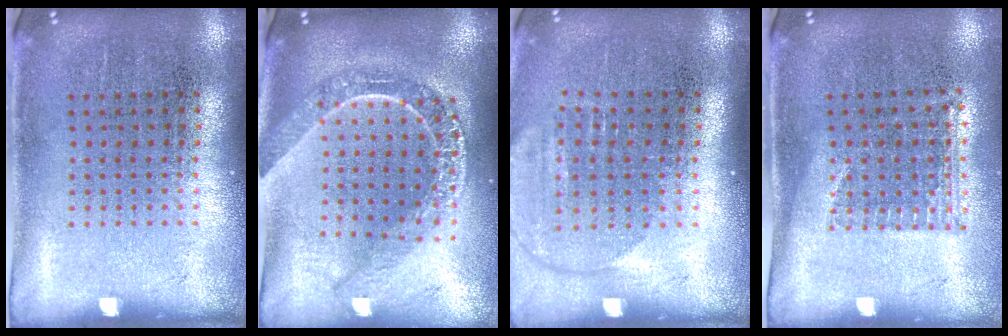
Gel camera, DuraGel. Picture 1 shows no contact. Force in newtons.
{"total": 2.2, "press": 1.8, "slide": 1.1}
{"total": 1.5, "press": 1.3, "slide": 0.6}
{"total": 1.1, "press": 0.9, "slide": 0.6}